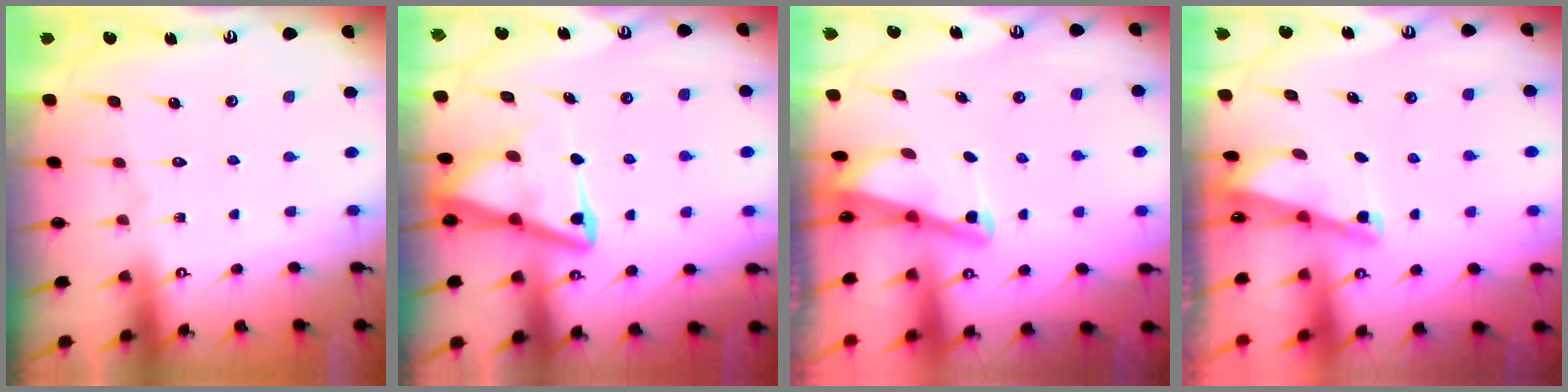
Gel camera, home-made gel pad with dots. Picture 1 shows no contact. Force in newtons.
{"total": 8.3, "press": 8.2, "slide": 1.1}
{"total": 3.0, "press": 3.0, "slide": 0.4}
{"total": 1.9, "press": 1.9, "slide": 0.4}